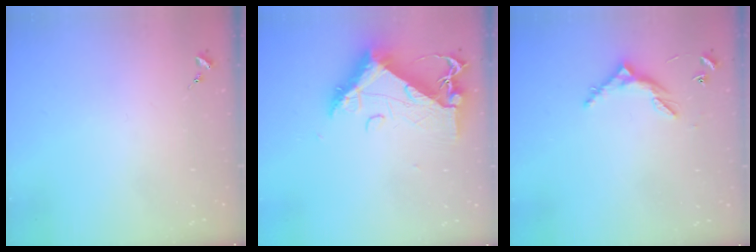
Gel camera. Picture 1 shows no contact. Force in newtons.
{"total": 13.1, "press": 13.1, "slide": 1.4}
{"total": 6.1, "press": 6.1, "slide": 0.4}